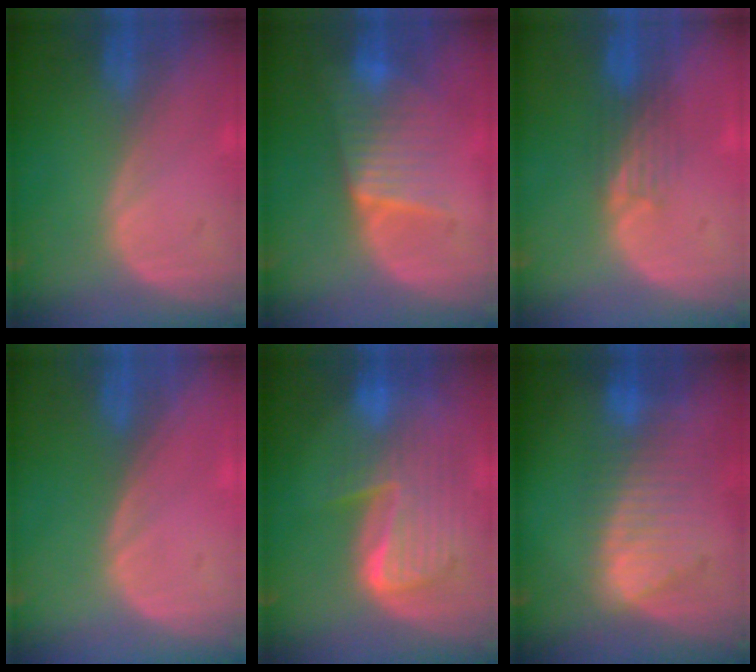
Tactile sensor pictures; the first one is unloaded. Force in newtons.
{"total": 6.3, "press": 6.2, "slide": 0.8}
{"total": 3.5, "press": 3.1, "slide": 1.6}
{"total": 0.0}
{"total": 9.9, "press": 8.5, "slide": 5.1}
{"total": 8.1, "press": 7.6, "slide": 3.0}